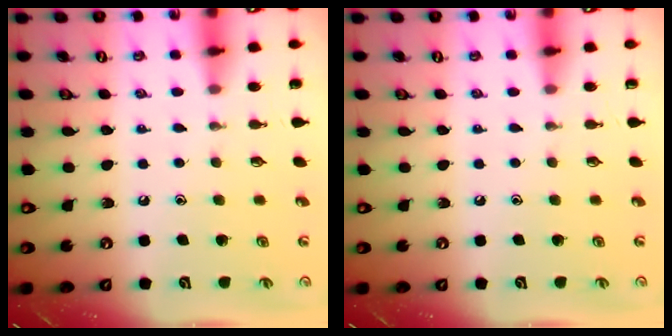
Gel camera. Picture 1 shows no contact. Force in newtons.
{"total": 0.0}